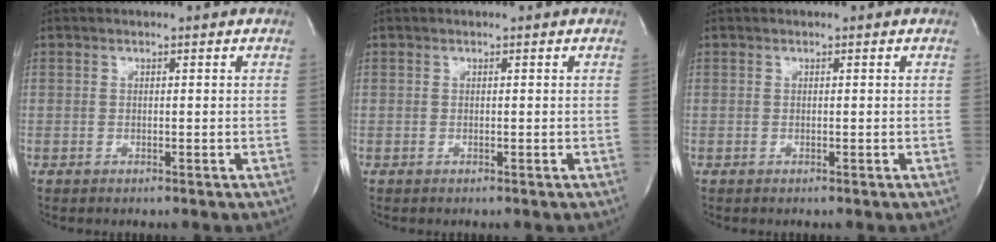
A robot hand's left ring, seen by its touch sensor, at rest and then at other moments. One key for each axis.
{"total": 0.0}
{"total": 0.0}